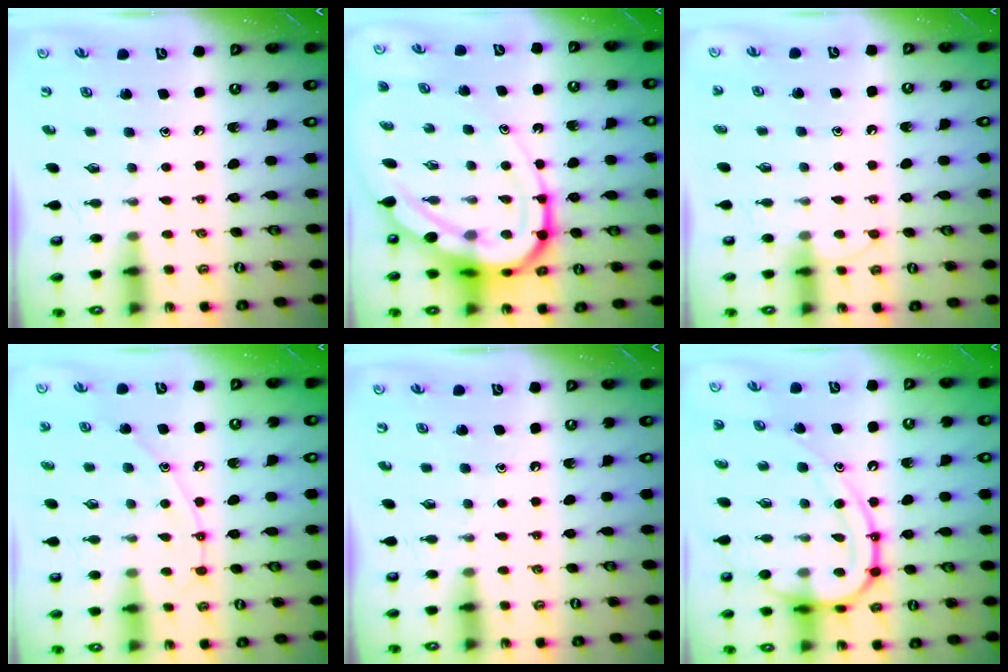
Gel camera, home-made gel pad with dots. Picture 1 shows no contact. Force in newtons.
{"total": 19.2, "press": 19.0, "slide": 2.1}
{"total": 6.2, "press": 6.2, "slide": 0.6}
{"total": 10.5, "press": 10.4, "slide": 0.9}
{"total": 0.0}
{"total": 15.0, "press": 14.9, "slide": 1.0}